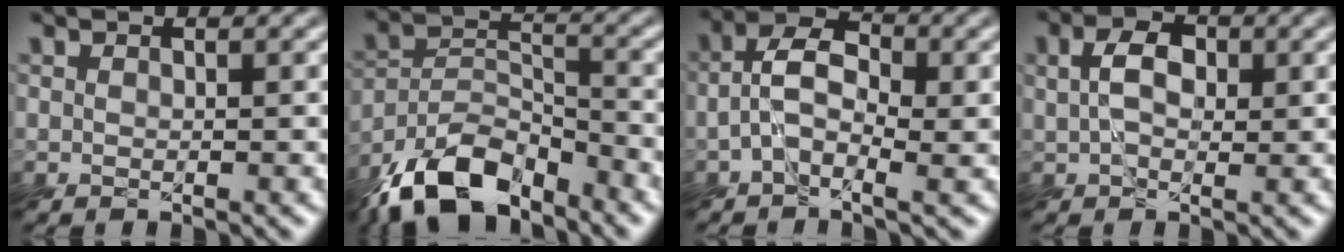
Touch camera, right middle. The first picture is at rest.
{"total": 9.2, "force": [-7.6, 3.4, 4.0], "torque": [-0.065, -0.003, -0.157]}
{"total": 5.0, "force": [-0.6, 2.9, 4.0], "torque": [-0.077, 0.009, -0.027]}
{"total": 3.5, "force": [0.3, 2.3, 2.6], "torque": [-0.054, 0.005, -0.002]}